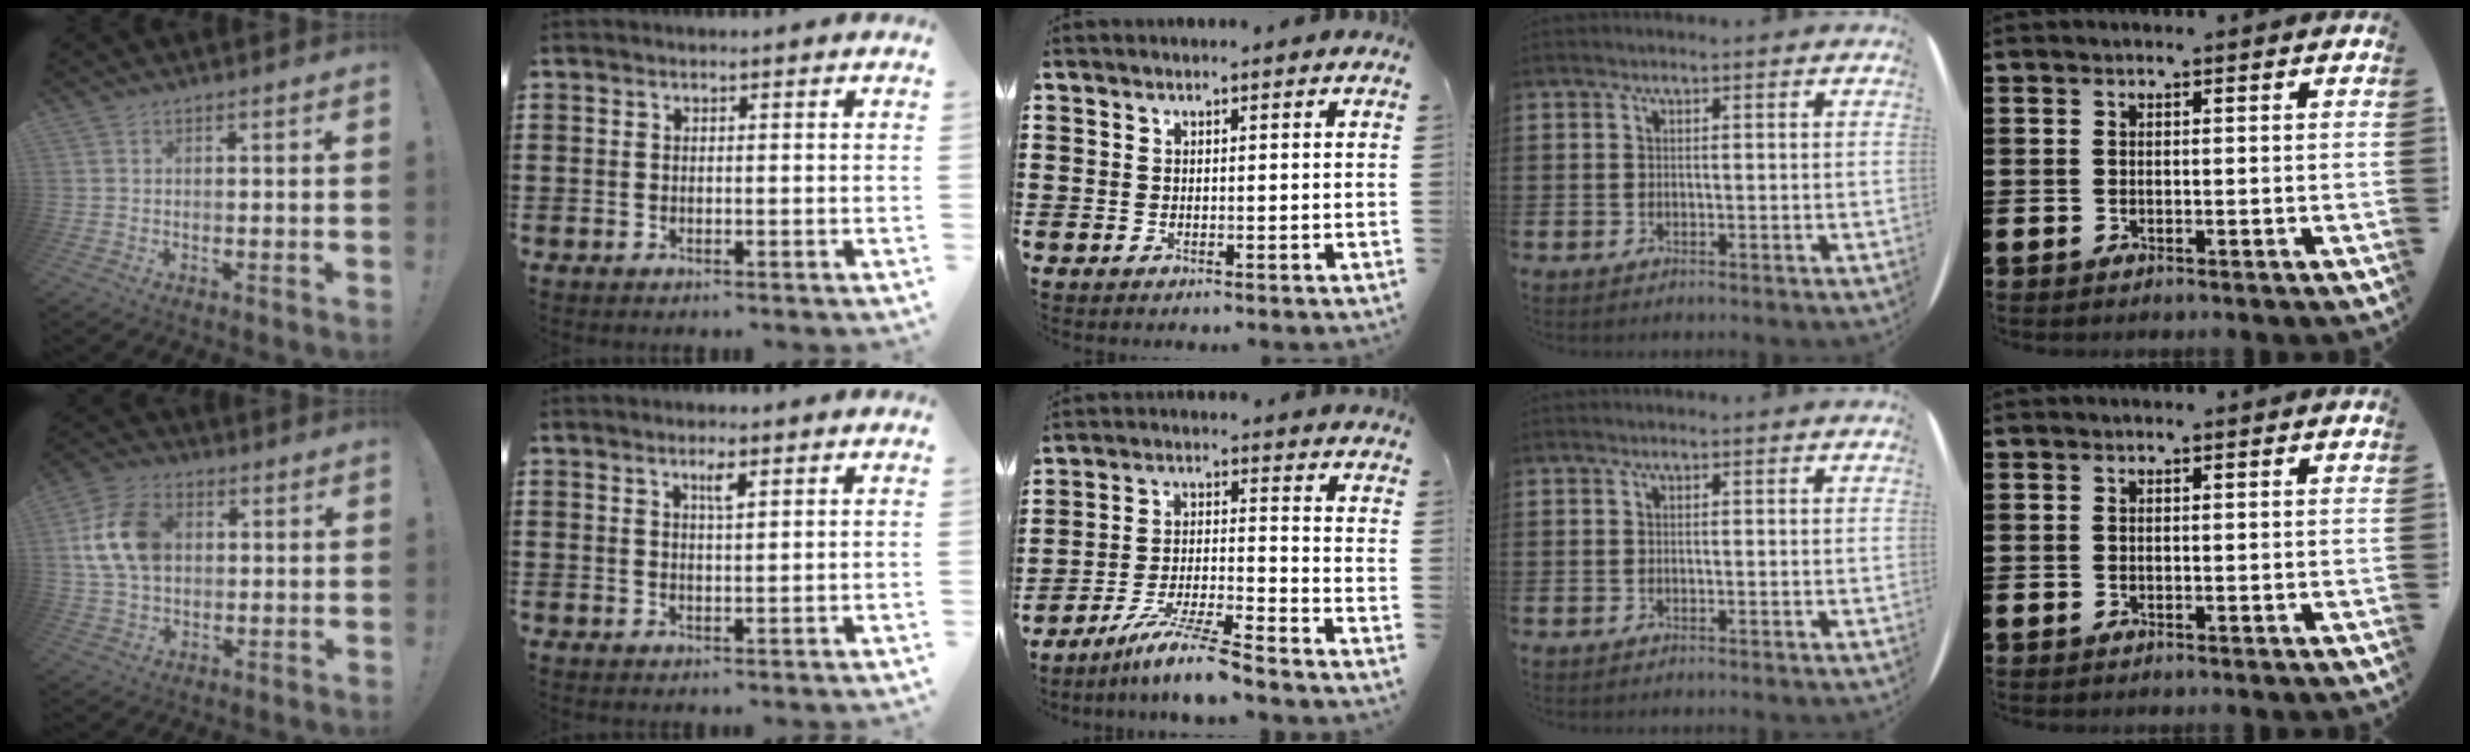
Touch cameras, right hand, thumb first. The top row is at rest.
{"thumb": {"total": 14.5, "force": [2.5, 10.3, 9.9], "torque": [-0.176, 0.006, 0.049]}, "index": {"total": 2.2, "force": [1.2, 0.4, 1.8], "torque": [-0.031, -0.001, 0.019]}, "middle": {"total": 8.0, "force": [-6.8, -0.2, 4.1], "torque": [-0.081, -0.010, -0.130]}}